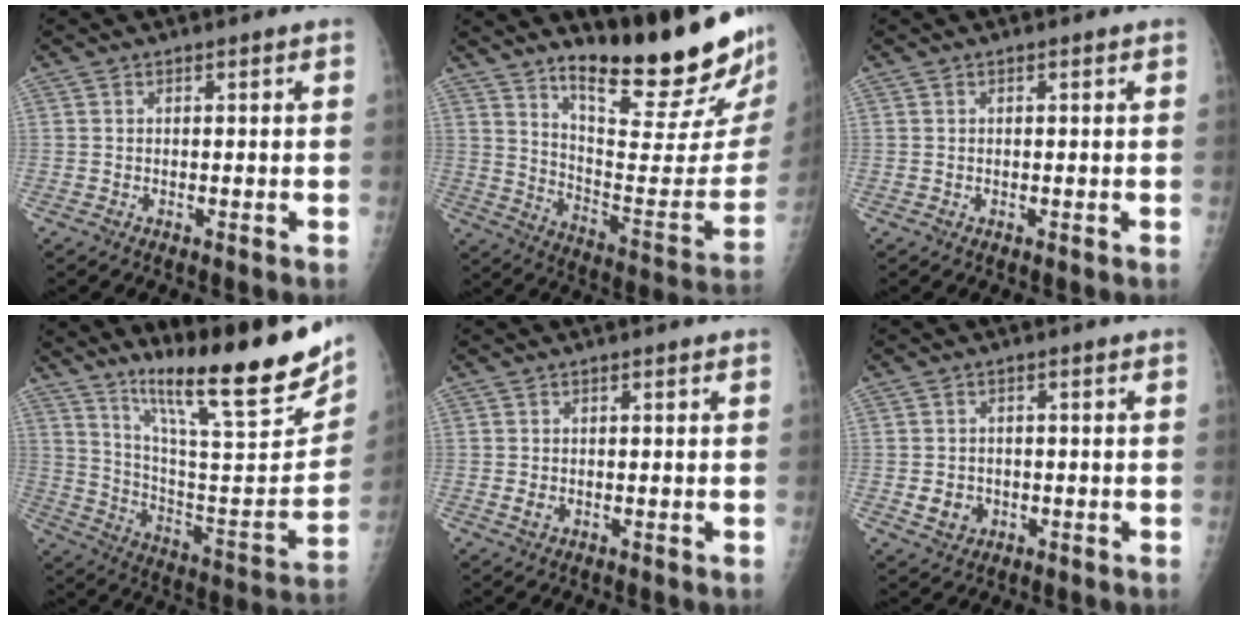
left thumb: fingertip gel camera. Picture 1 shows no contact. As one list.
[{"total": 24.1, "force": [17.6, 3.8, 16.0], "torque": [-0.213, -0.136, 0.268]}, {"total": 0.0}, {"total": 25.2, "force": [17.0, 4.4, 18.1], "torque": [-0.257, -0.078, 0.282]}, {"total": 1.6, "force": [0.1, 1.1, 1.1], "torque": [-0.017, -0.002, 0.005]}, {"total": 3.7, "force": [-0.8, 3.2, 1.5], "torque": [-0.013, 0.003, -0.004]}]